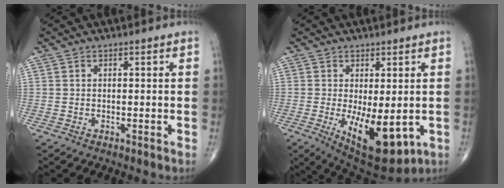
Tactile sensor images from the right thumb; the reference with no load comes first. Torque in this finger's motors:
{"motor_torque": [-0.16, 0.93, 0.30, -0.20, 0.35]}